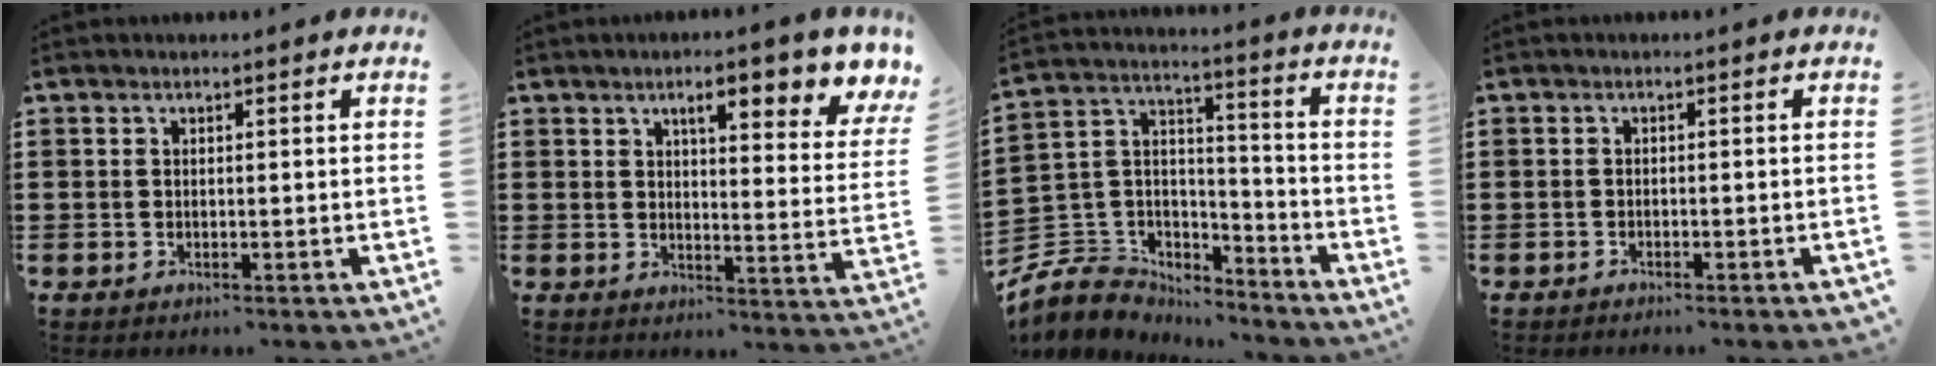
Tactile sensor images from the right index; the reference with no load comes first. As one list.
[{"total": 6.9, "force": [4.3, 1.8, 5.1], "torque": [-0.082, -0.013, 0.063]}, {"total": 6.6, "force": [-5.1, 4.2, 0.4], "torque": [-0.048, -0.004, -0.105]}, {"total": 1.2, "force": [-1.2, 0.0, 0.1], "torque": [-0.004, 0.000, -0.023]}]